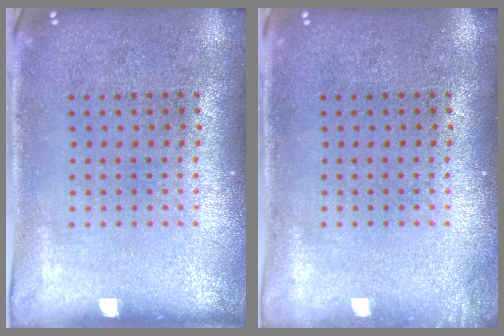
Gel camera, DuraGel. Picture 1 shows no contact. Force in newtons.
{"total": 0.7, "press": 0.7, "slide": 0.1}